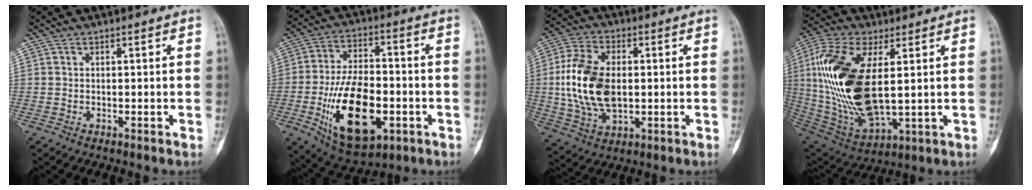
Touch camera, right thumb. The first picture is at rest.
{"total": 19.6, "force": [-5.5, 10.4, 15.7], "torque": [-0.252, 0.018, -0.080]}
{"total": 15.6, "force": [0.3, 9.3, 12.5], "torque": [-0.242, 0.003, 0.008]}
{"total": 23.8, "force": [3.1, 11.3, 20.8], "torque": [-0.436, -0.019, 0.066]}